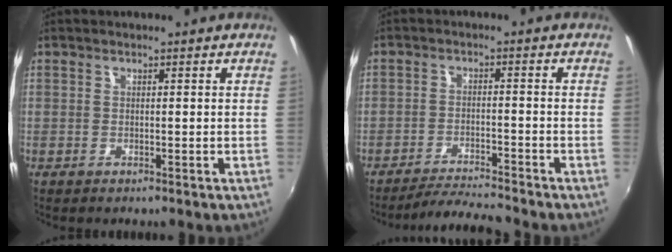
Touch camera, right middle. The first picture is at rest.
{"total": 6.8, "force": [-6.6, 0.0, 1.8], "torque": [-0.054, 0.001, -0.110]}